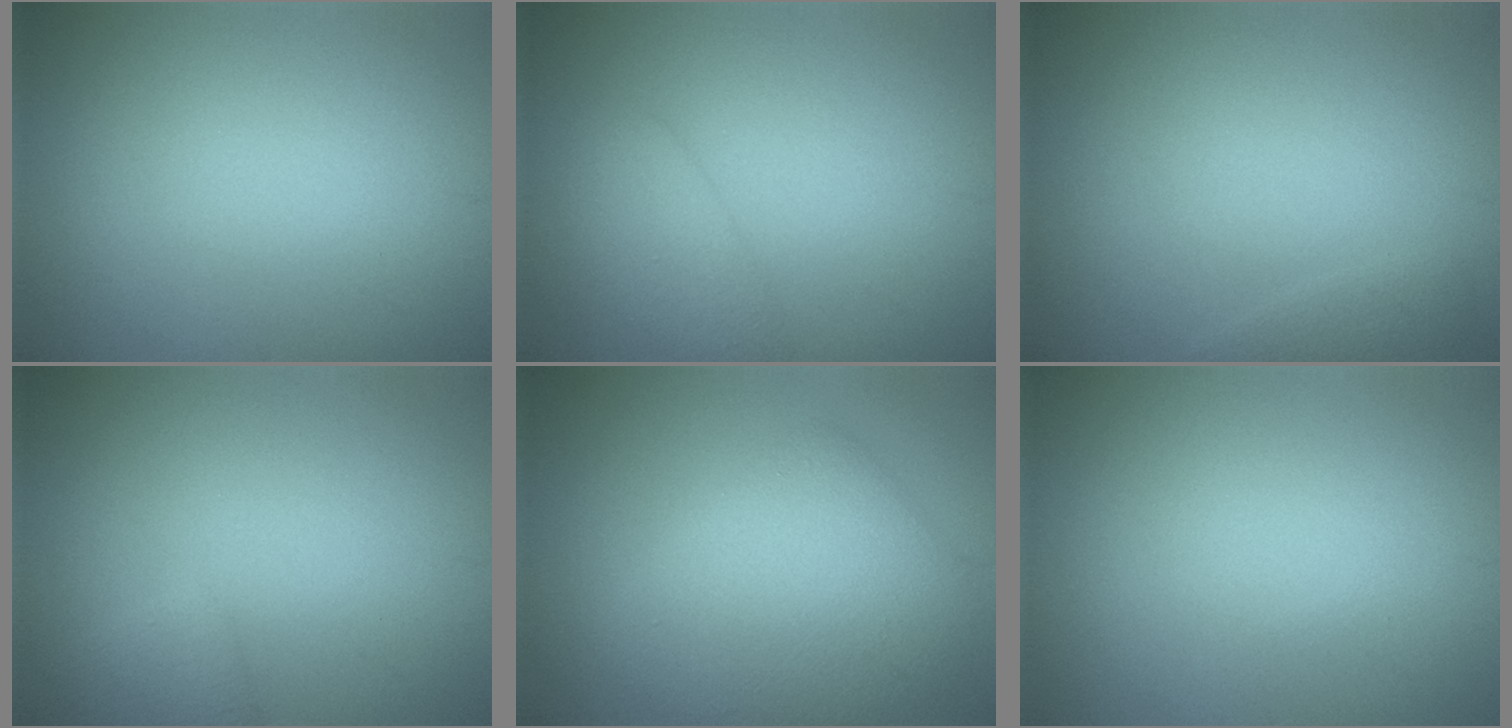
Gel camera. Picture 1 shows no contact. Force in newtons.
{"total": 2.4, "press": 2.4, "slide": 0.1}
{"total": 0.9, "press": 0.9, "slide": 0.1}
{"total": 1.4, "press": 1.4, "slide": 0.1}
{"total": 6.3, "press": 6.3, "slide": 0.1}
{"total": 0.0}